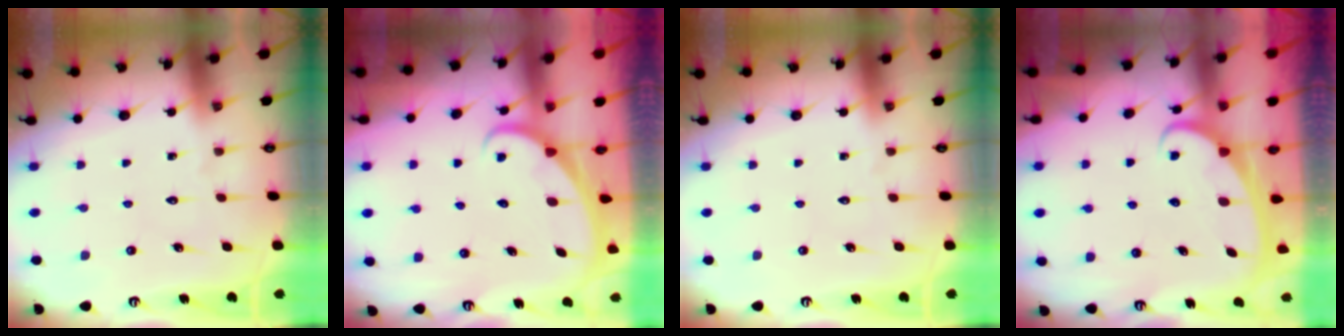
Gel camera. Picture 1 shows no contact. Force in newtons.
{"total": 1.8, "press": 1.8, "slide": 0.1}
{"total": 0.0}
{"total": 2.3, "press": 2.3, "slide": 0.3}